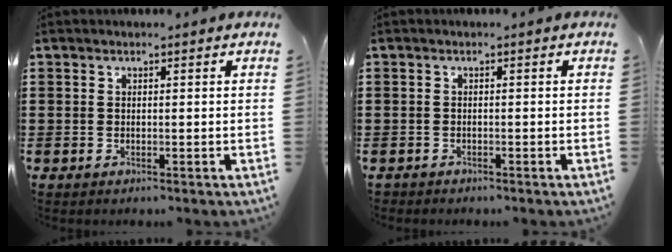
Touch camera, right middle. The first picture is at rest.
{"total": 0.7, "force": [-0.7, 0.1, -0.2], "torque": [0.000, 0.002, -0.017]}